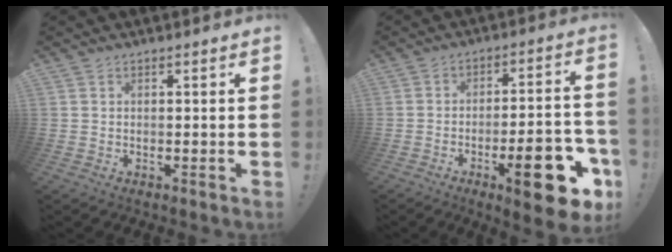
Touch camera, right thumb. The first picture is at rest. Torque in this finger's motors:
{"motor_torque": [0.48, 0.41, 1.46, -1.31, 0.43]}